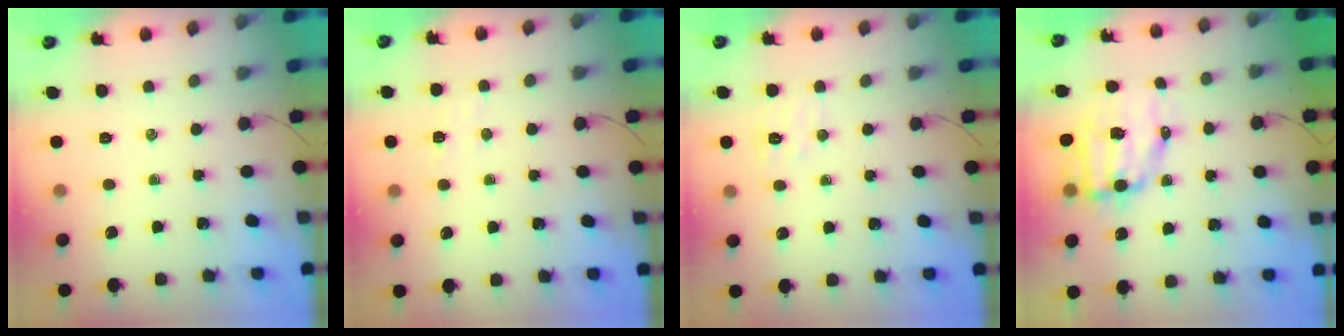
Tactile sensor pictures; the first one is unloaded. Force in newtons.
{"total": 2.9, "press": 2.8, "slide": 0.7}
{"total": 6.0, "press": 5.9, "slide": 1.4}
{"total": 10.0, "press": 9.8, "slide": 2.2}